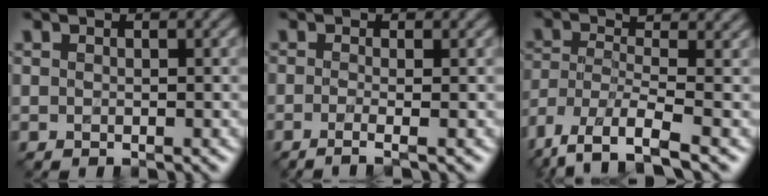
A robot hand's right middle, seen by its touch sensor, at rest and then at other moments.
{"total": 2.5, "force": [-0.7, 0.9, 2.2], "torque": [-0.023, -0.007, -0.024]}
{"total": 7.8, "force": [-4.2, 2.4, 6.2], "torque": [-0.120, -0.006, -0.089]}